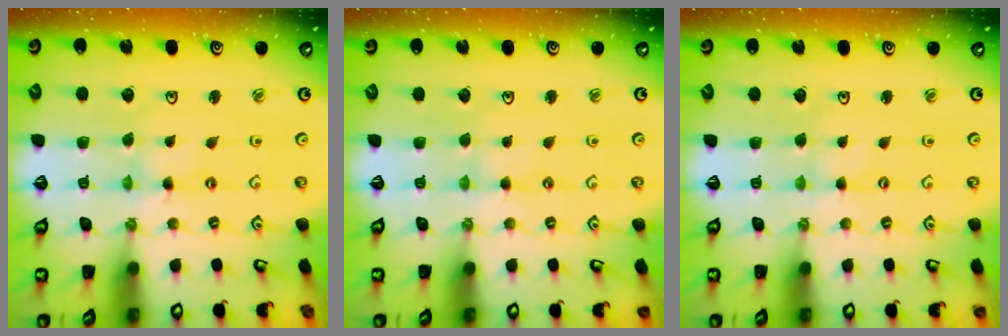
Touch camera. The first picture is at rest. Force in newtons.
{"total": 2.1, "press": 2.1, "slide": 0.2}
{"total": 0.0}